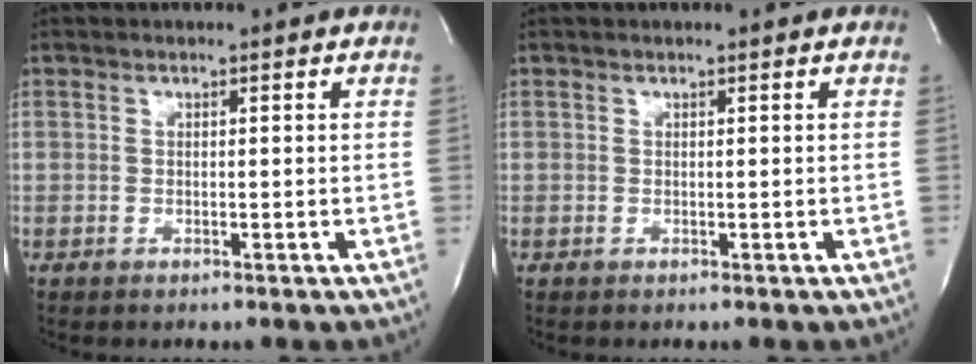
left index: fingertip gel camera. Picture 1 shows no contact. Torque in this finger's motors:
{"motor_torque": [0.14, -0.08, 0.02, -0.01]}